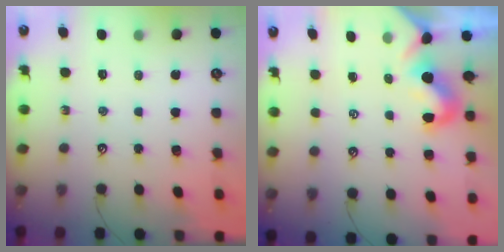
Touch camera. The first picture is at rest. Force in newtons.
{"total": 1.9, "press": 1.8, "slide": 0.6}